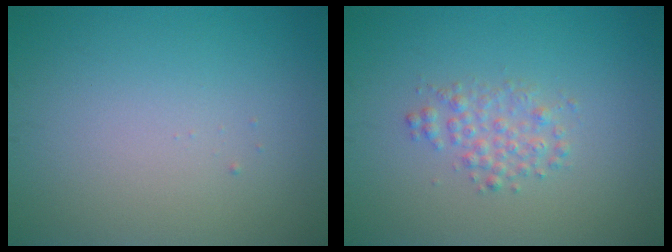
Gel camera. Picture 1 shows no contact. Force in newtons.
{"total": 2.0, "press": 2.0, "slide": 0.0}